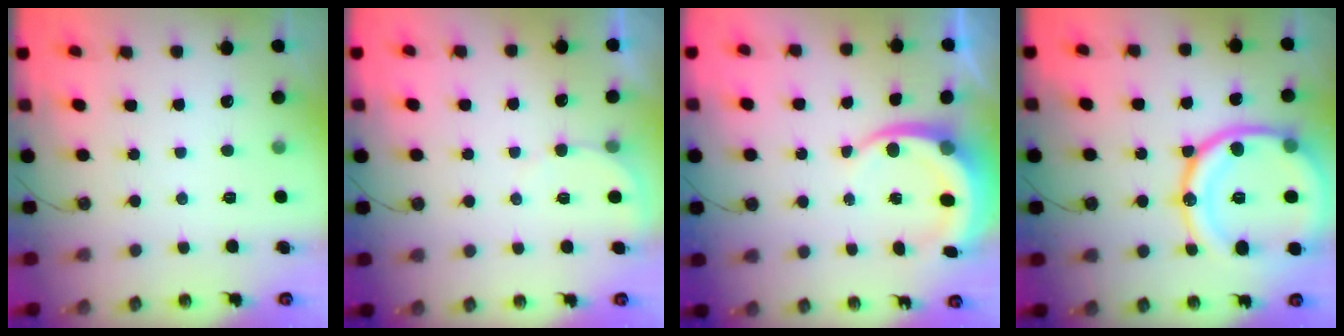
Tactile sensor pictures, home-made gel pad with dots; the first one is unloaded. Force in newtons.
{"total": 2.8, "press": 2.8, "slide": 0.3}
{"total": 7.7, "press": 7.5, "slide": 1.8}
{"total": 24.4, "press": 24.3, "slide": 2.6}